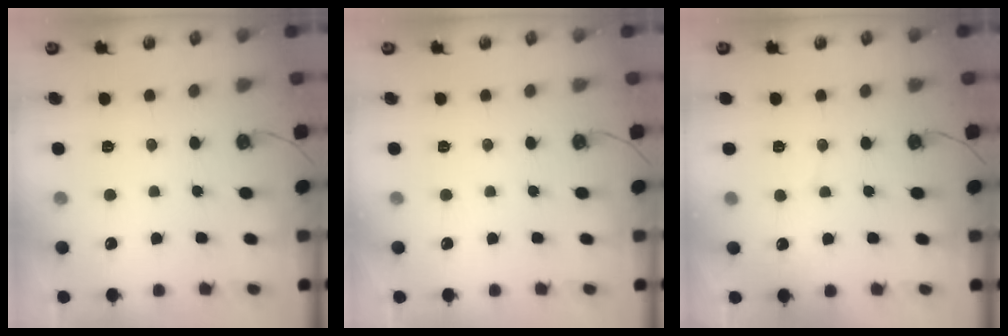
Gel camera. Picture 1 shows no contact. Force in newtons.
{"total": 0.0}
{"total": 2.6, "press": 2.6, "slide": 0.3}